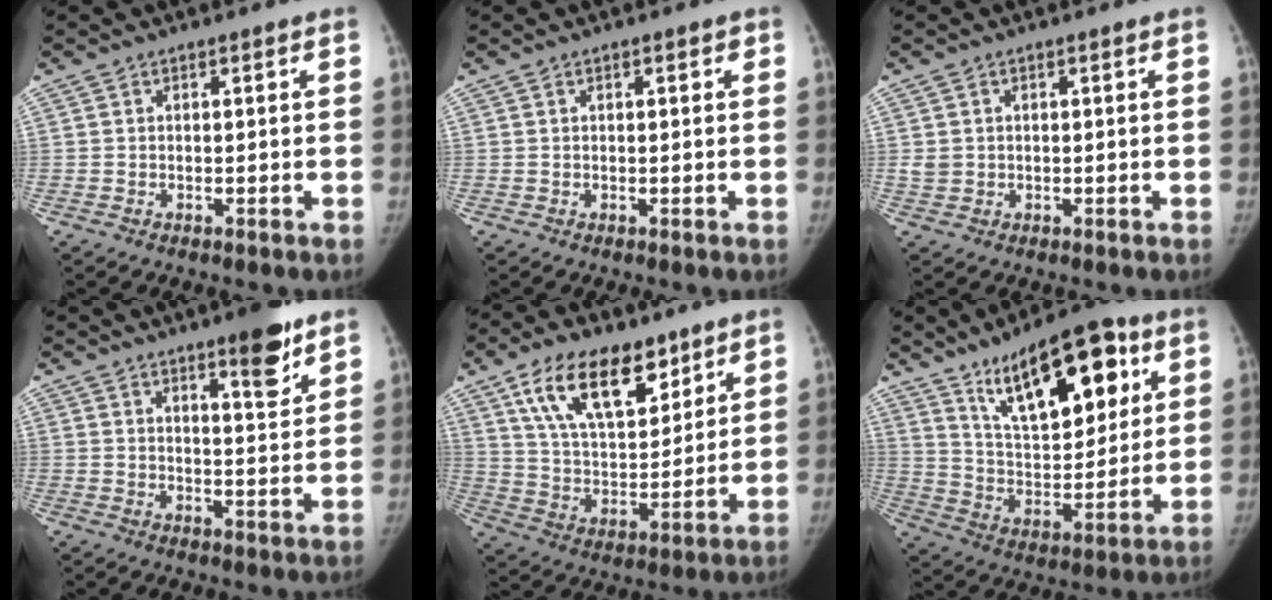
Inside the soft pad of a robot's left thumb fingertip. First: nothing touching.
{"total": 1.0, "force": [0.4, 0.5, 0.8], "torque": [-0.007, 0.004, 0.003]}
{"total": 2.0, "force": [0.1, 1.8, 0.8], "torque": [-0.007, 0.002, 0.006]}
{"total": 7.9, "force": [5.4, 1.8, 5.6], "torque": [-0.064, -0.037, 0.076]}
{"total": 17.5, "force": [10.4, 8.8, 11.0], "torque": [-0.147, -0.047, 0.190]}
{"total": 21.3, "force": [10.9, 9.2, 15.8], "torque": [-0.198, -0.042, 0.185]}